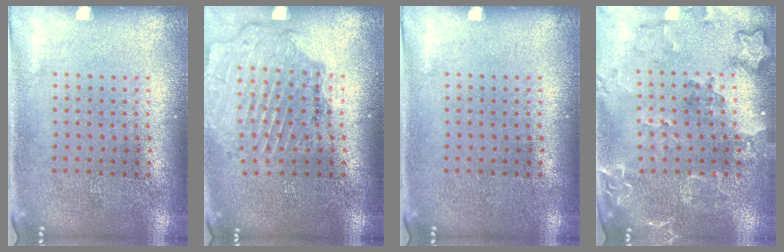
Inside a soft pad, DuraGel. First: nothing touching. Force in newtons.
{"total": 1.6, "press": 1.6, "slide": 0.2}
{"total": 0.0}
{"total": 2.0, "press": 1.9, "slide": 0.7}